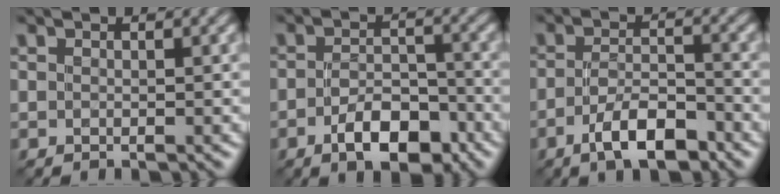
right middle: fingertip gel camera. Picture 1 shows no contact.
{"total": 4.7, "force": [-2.5, 2.2, 3.3], "torque": [-0.053, 0.003, -0.043]}
{"total": 4.7, "force": [-2.8, 1.6, 3.4], "torque": [-0.063, 0.002, -0.052]}